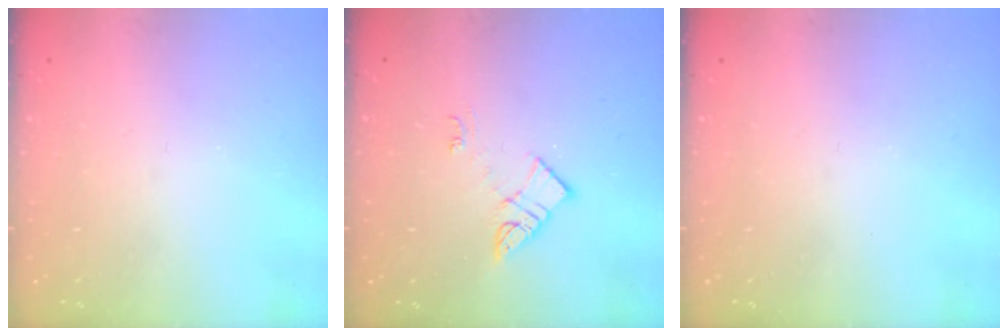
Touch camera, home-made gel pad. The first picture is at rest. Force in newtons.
{"total": 6.4, "press": 6.4, "slide": 0.6}
{"total": 0.0}